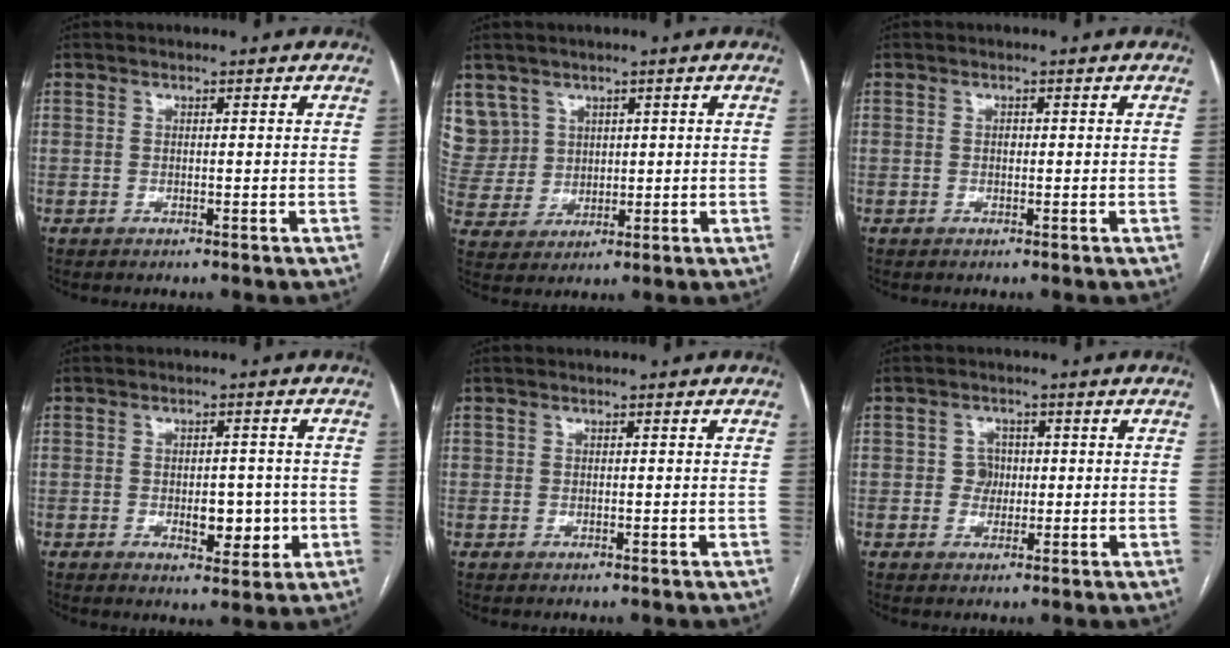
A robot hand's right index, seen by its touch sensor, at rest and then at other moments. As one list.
[{"total": 8.5, "force": [4.5, 7.2, -0.3], "torque": [-0.005, 0.026, 0.109]}, {"total": 0.6, "force": [0.0, 0.5, 0.4], "torque": [-0.005, 0.002, -0.002]}, {"total": 5.1, "force": [-0.9, 2.7, 4.2], "torque": [-0.049, 0.000, -0.005]}, {"total": 0.5, "force": [0.3, 0.3, -0.3], "torque": [0.011, 0.001, 0.003]}, {"total": 2.7, "force": [0.1, 2.6, 0.9], "torque": [-0.005, 0.007, -0.001]}]